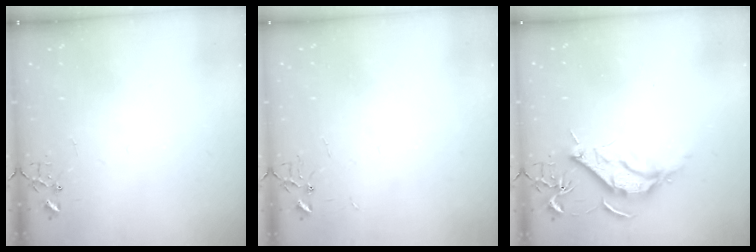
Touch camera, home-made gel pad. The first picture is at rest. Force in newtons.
{"total": 1.7, "press": 1.7, "slide": 0.2}
{"total": 9.8, "press": 9.8, "slide": 0.5}